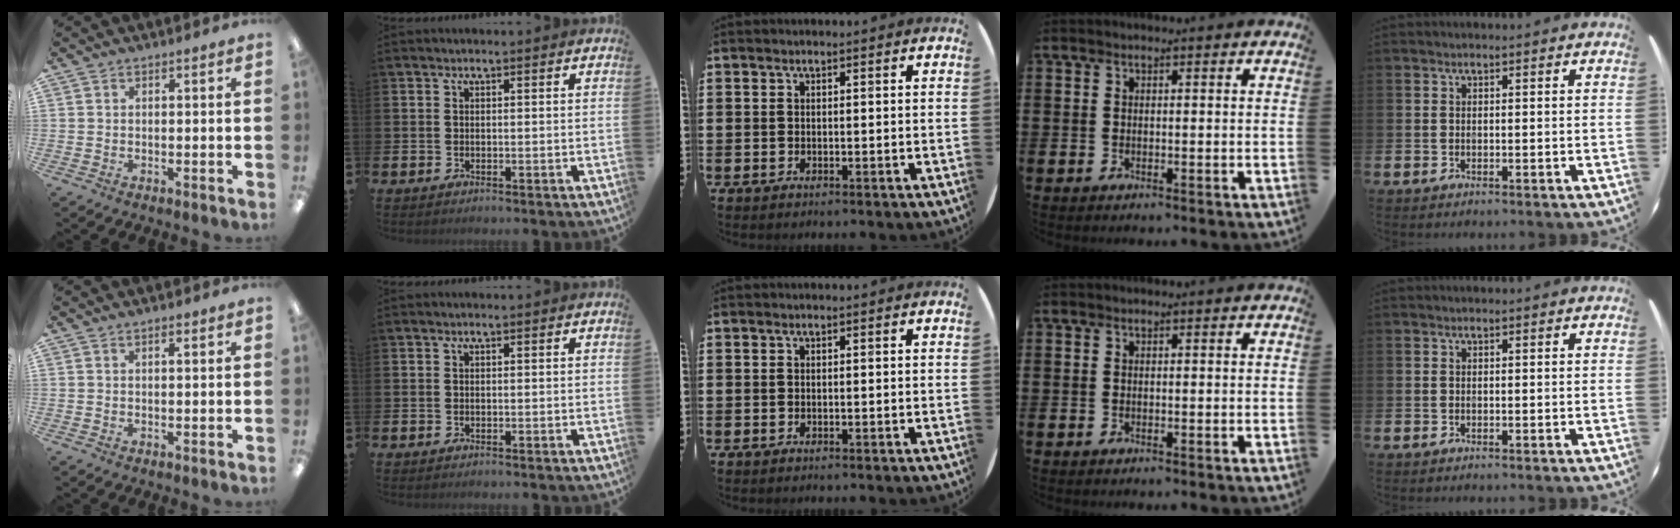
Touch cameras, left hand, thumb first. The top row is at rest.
{"thumb": {"total": 0.7, "force": [0.6, 0.1, 0.4], "torque": [-0.009, -0.001, 0.011]}}